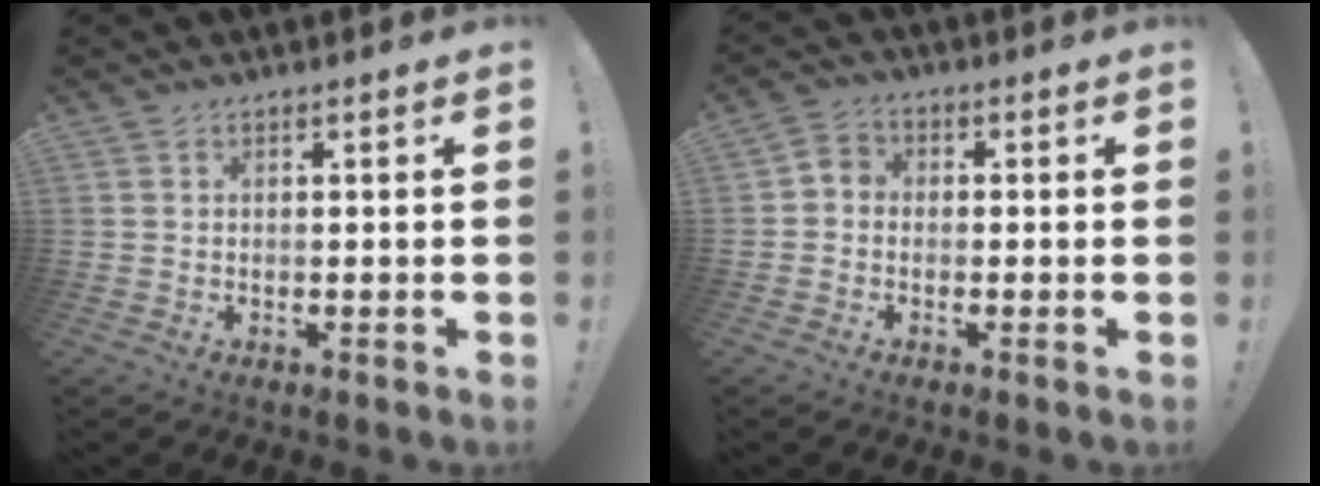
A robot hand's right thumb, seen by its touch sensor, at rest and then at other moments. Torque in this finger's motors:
{"motor_torque": [0.10, 0.01, 0.18, -0.11, 0.00]}